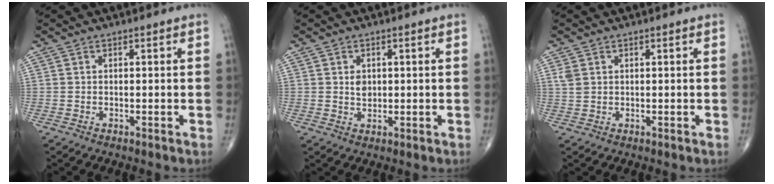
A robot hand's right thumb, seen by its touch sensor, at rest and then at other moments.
{"total": 2.3, "force": [0.4, 1.7, 1.5], "torque": [-0.014, -0.003, 0.010]}
{"total": 1.9, "force": [0.7, 1.3, 1.1], "torque": [-0.025, 0.004, 0.021]}